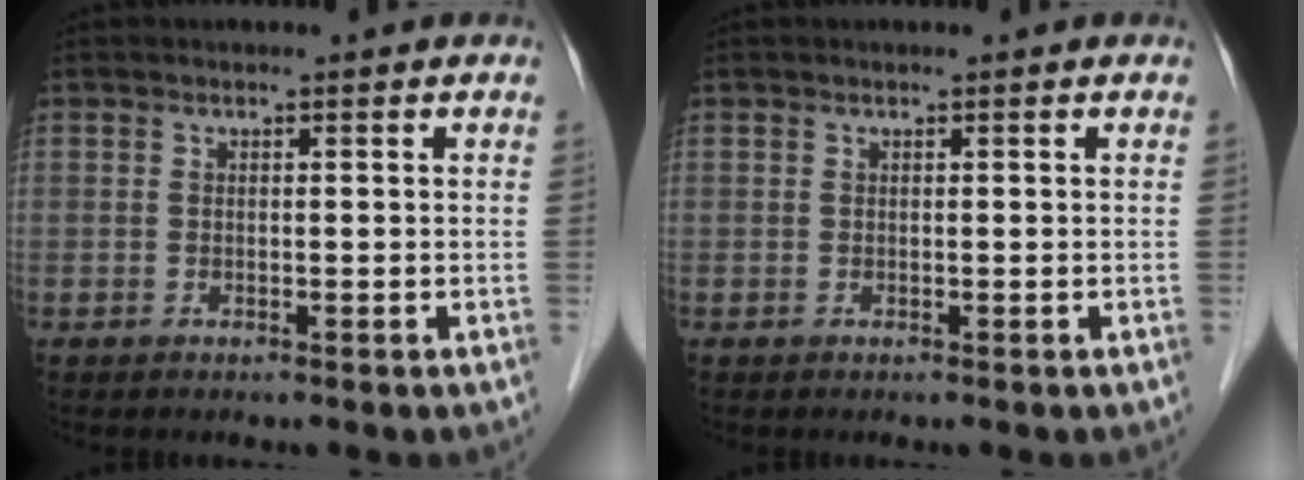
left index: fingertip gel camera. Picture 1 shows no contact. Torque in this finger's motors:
{"motor_torque": [0.00, 0.00, 0.00, 0.00]}